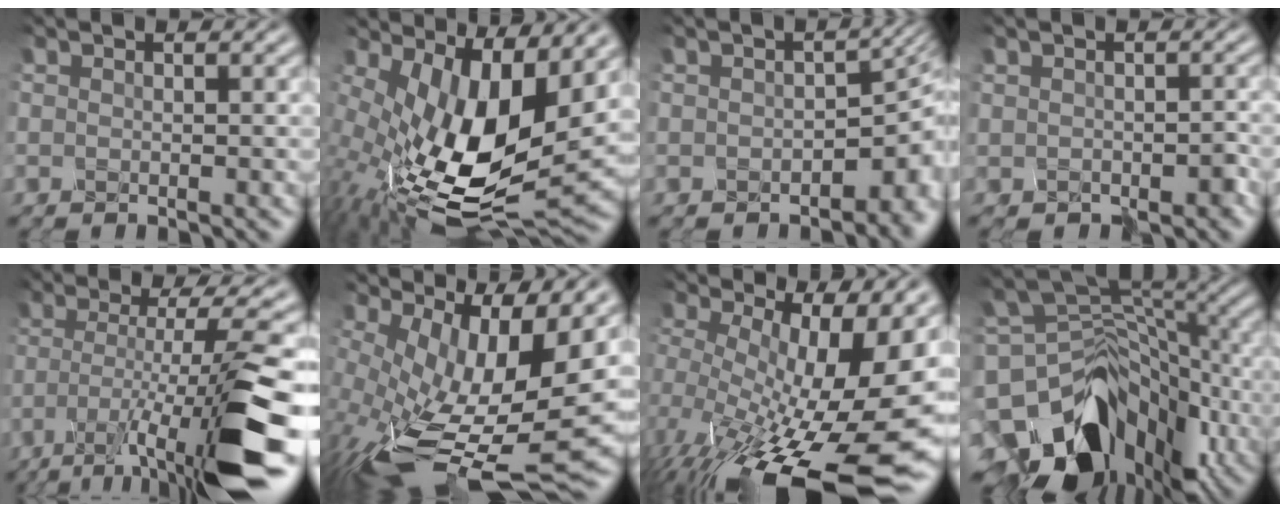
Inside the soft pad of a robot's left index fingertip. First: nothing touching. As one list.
[{"total": 11.7, "force": [1.4, 6.3, 9.7], "torque": [-0.197, -0.027, 0.028]}, {"total": 4.5, "force": [-1.3, 3.1, 3.1], "torque": [-0.019, -0.008, -0.019]}, {"total": 2.4, "force": [-0.3, 2.2, 1.0], "torque": [-0.003, -0.001, -0.010]}, {"total": 9.8, "force": [-4.7, 1.5, 8.4], "torque": [-0.132, 0.014, -0.082]}, {"total": 12.7, "force": [0.1, 5.3, 11.5], "torque": [-0.226, -0.034, 0.015]}, {"total": 18.0, "force": [-4.4, 7.2, 16.0], "torque": [-0.260, -0.032, -0.052]}, {"total": 12.0, "force": [-6.2, 8.7, 5.5], "torque": [-0.111, 0.011, -0.111]}]